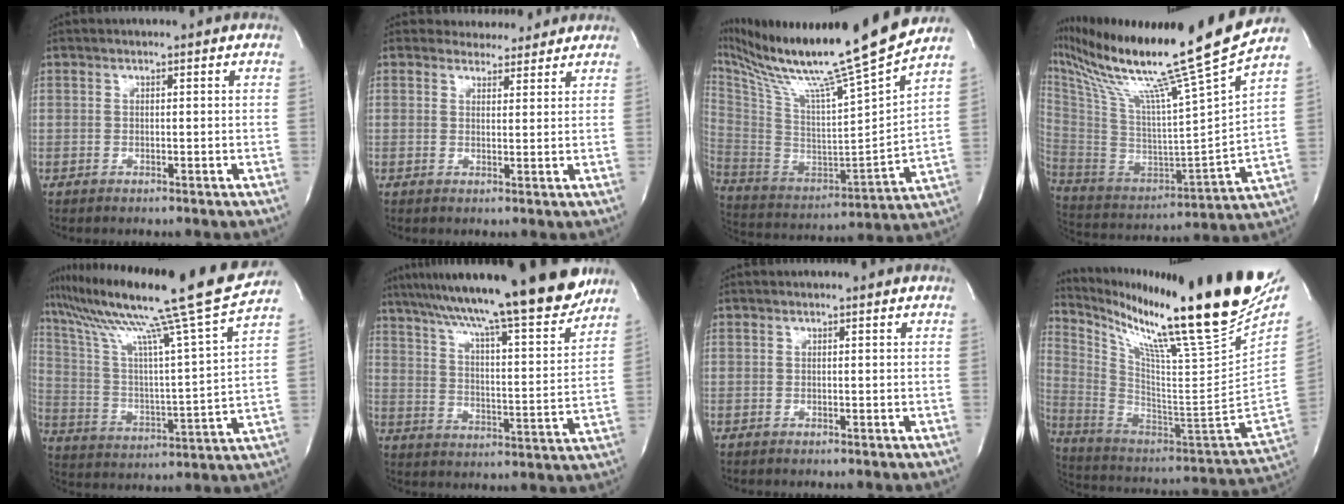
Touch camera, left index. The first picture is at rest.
{"total": 3.7, "force": [3.4, 1.6, -0.1], "torque": [0.005, 0.000, 0.040]}
{"total": 27.1, "force": [21.9, -1.2, 16.0], "torque": [-0.298, -0.049, 0.357]}
{"total": 27.4, "force": [21.3, -2.9, 17.1], "torque": [-0.312, -0.062, 0.350]}
{"total": 23.8, "force": [19.0, -2.6, 14.0], "torque": [-0.242, -0.031, 0.292]}
{"total": 22.9, "force": [18.9, 0.9, 12.9], "torque": [-0.210, -0.008, 0.281]}
{"total": 0.0}
{"total": 28.2, "force": [20.8, -0.6, 19.1], "torque": [-0.325, -0.074, 0.325]}